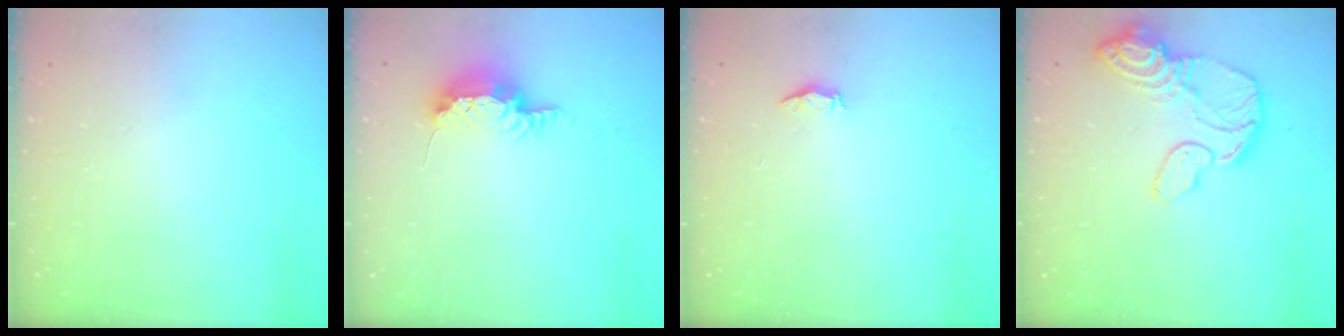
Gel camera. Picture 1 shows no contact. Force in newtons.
{"total": 7.9, "press": 7.7, "slide": 1.8}
{"total": 2.5, "press": 2.5, "slide": 0.3}
{"total": 12.9, "press": 12.8, "slide": 1.3}